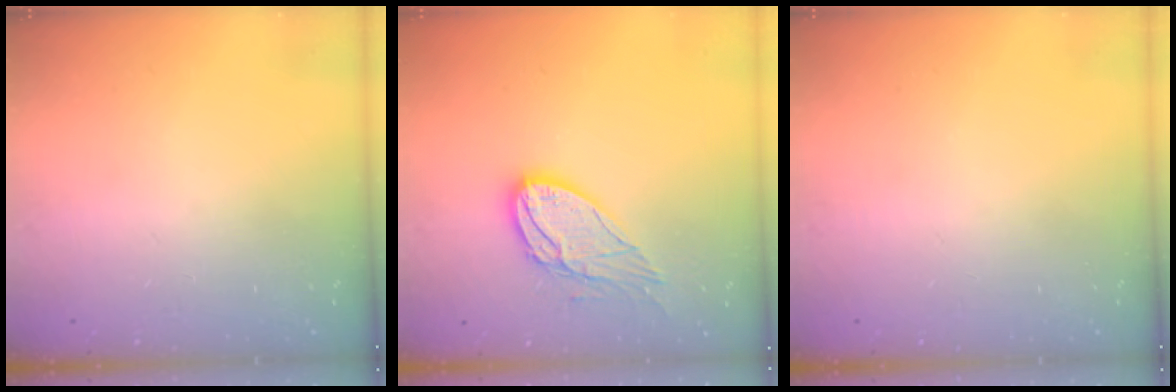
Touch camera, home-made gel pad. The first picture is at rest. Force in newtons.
{"total": 12.4, "press": 12.3, "slide": 0.9}
{"total": 0.0}